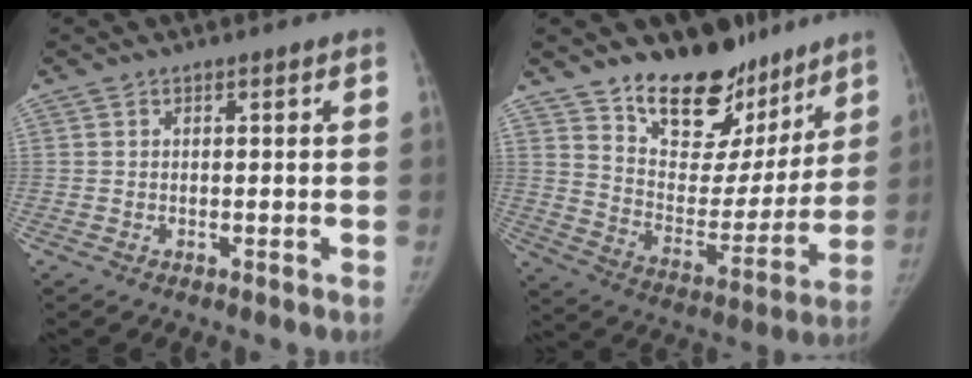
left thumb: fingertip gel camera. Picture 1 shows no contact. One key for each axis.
{"total": 20.9, "fx": 15.6, "fy": 11.0, "fz": 8.4, "tx": -0.063, "ty": -0.101, "tz": 0.245}